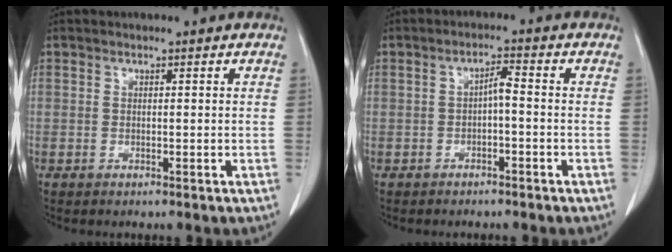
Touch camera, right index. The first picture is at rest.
{"total": 2.3, "force": [-0.5, 0.5, 2.2], "torque": [-0.037, 0.008, -0.009]}